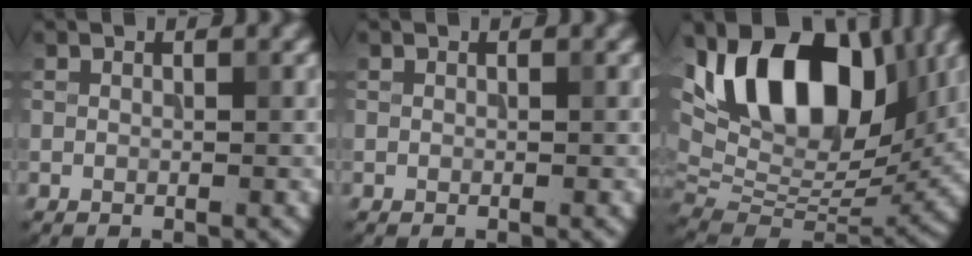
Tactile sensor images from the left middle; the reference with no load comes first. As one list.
[{"total": 0.0}, {"total": 15.1, "force": [6.5, 8.4, 10.8], "torque": [-0.174, 0.029, 0.104]}]